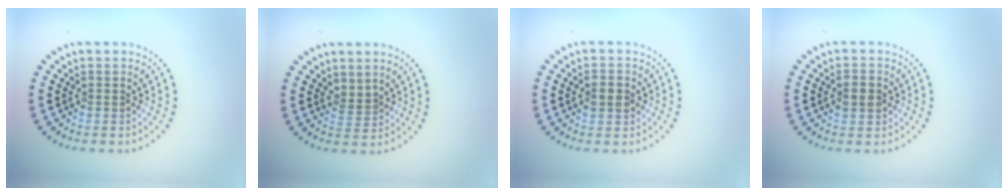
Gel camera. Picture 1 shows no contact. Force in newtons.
{"total": 1.2, "press": 0.8, "slide": 0.8}
{"total": 2.4, "press": 2.3, "slide": 0.1}
{"total": 2.4, "press": 2.3, "slide": 0.1}